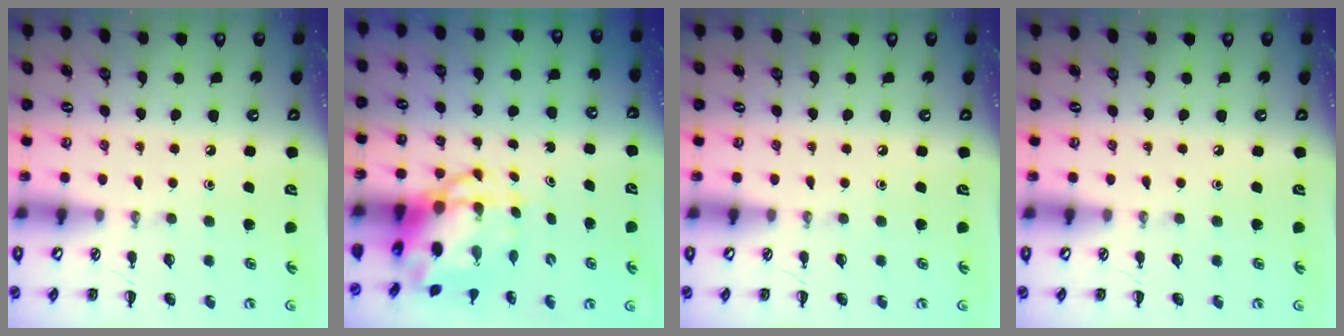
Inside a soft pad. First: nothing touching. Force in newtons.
{"total": 6.4, "press": 6.1, "slide": 1.9}
{"total": 0.0}
{"total": 0.0}